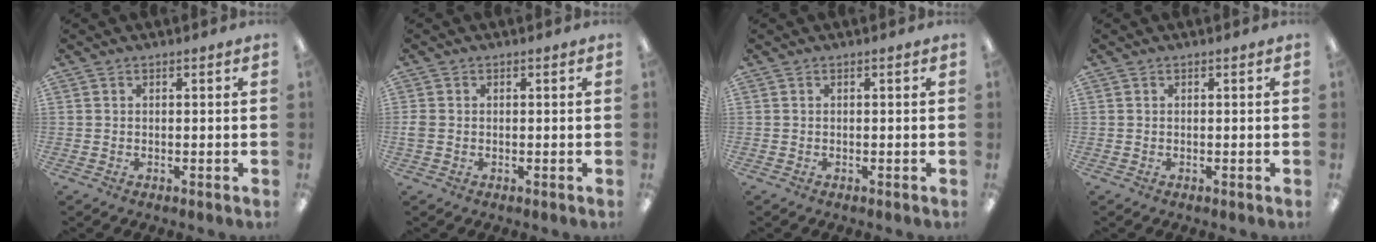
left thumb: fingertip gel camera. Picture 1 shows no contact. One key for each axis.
{"total": 1.6, "fx": -0.2, "fy": 1.2, "fz": 0.9, "tx": -0.015, "ty": 0.004, "tz": -0.004}
{"total": 0.0}
{"total": 0.0}